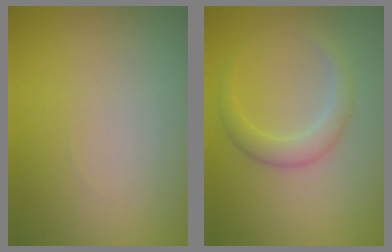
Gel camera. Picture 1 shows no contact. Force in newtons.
{"total": 2.3, "press": 2.3, "slide": 0.0}